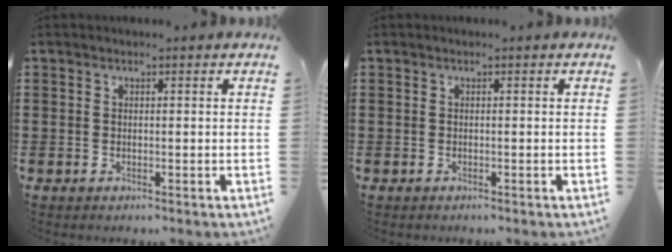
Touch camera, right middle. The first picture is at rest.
{"total": 0.0}